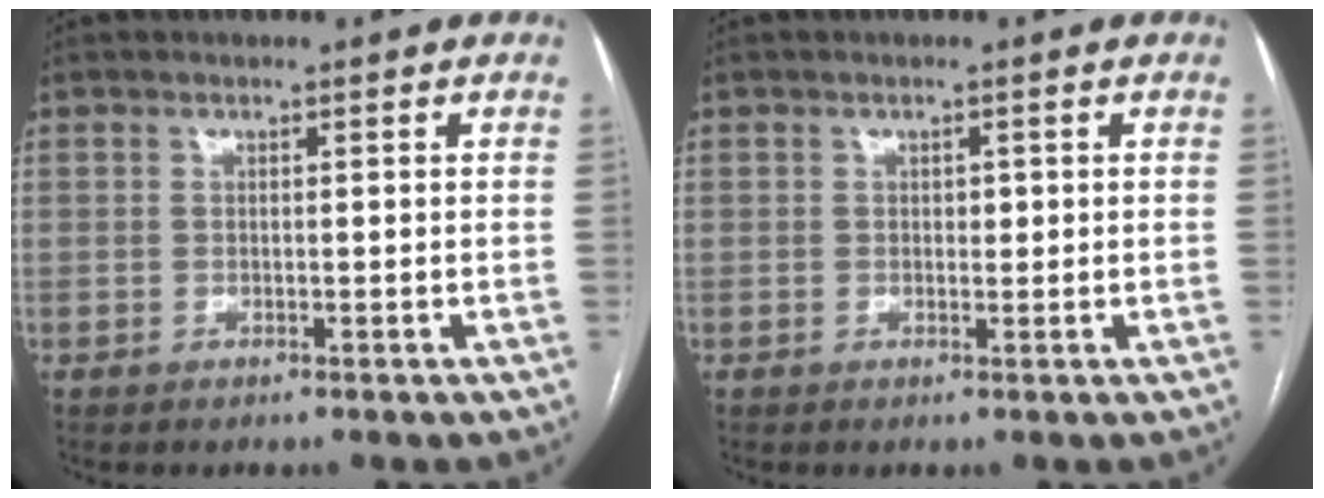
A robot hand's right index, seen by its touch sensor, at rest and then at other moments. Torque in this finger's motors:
{"motor_torque": [0.06, 0.03, -0.01, 0.01]}